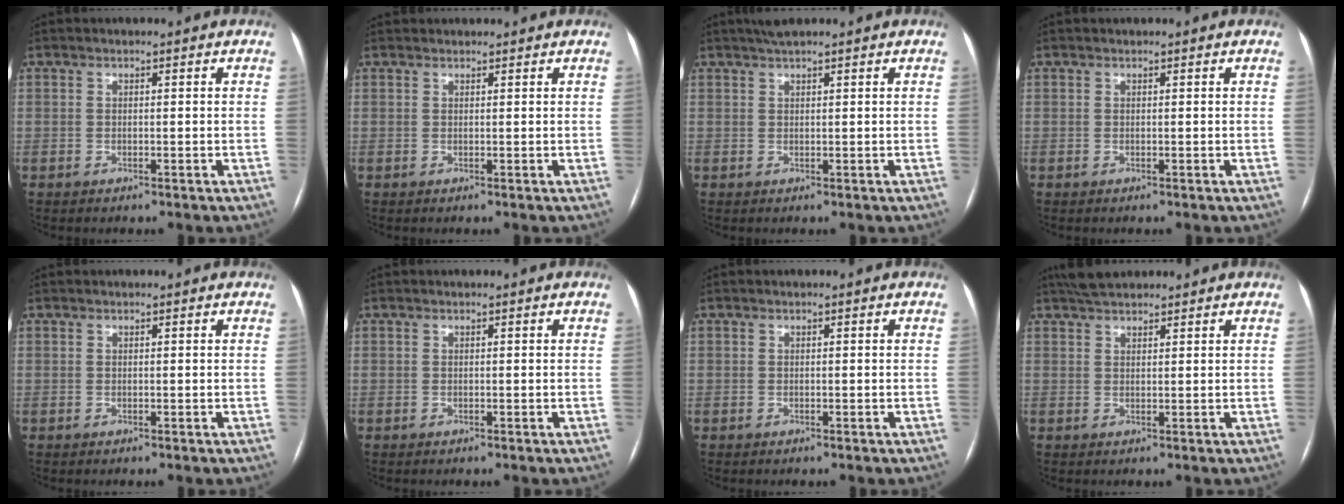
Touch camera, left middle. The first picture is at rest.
{"total": 2.2, "force": [2.1, 0.6, 0.3], "torque": [-0.006, 0.029, 0.031]}
{"total": 2.4, "force": [2.0, 0.0, 1.3], "torque": [-0.022, 0.014, 0.036]}
{"total": 0.0}
{"total": 0.0}
{"total": 0.0}
{"total": 0.0}
{"total": 4.4, "force": [4.0, 1.1, 1.6], "torque": [-0.029, 0.026, 0.072]}